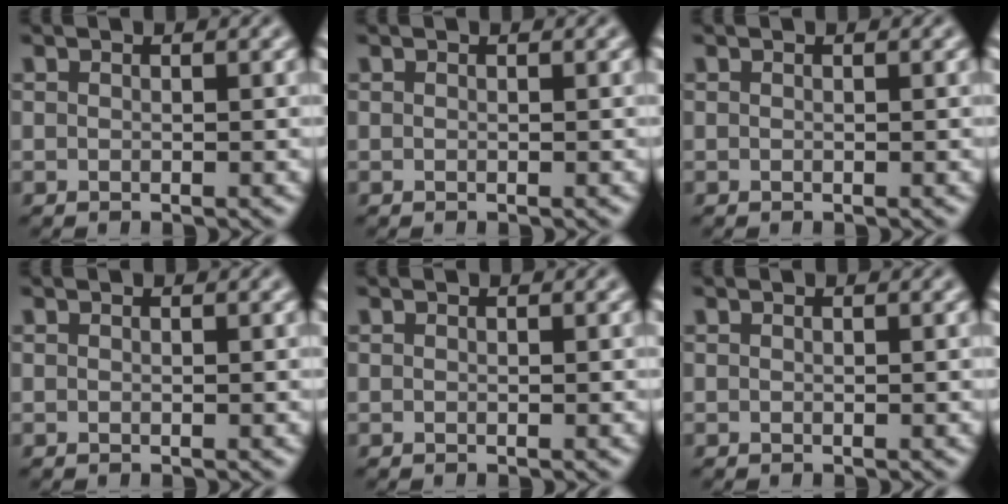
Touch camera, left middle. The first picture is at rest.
{"total": 0.0}
{"total": 0.0}
{"total": 0.0}
{"total": 0.0}
{"total": 0.0}